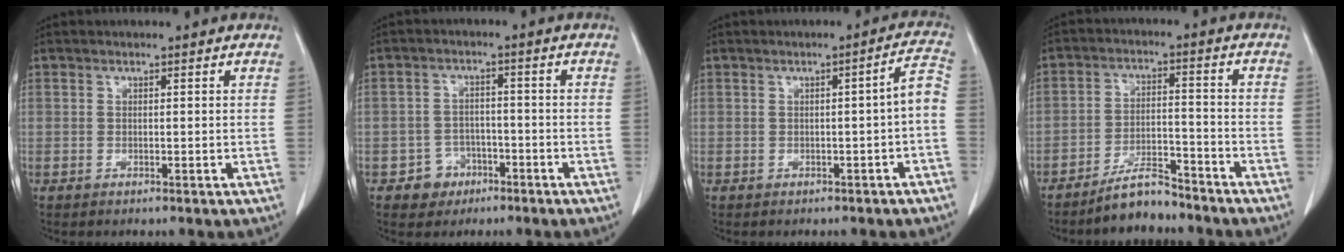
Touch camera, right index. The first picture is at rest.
{"total": 4.4, "force": [-2.3, 3.7, 0.3], "torque": [0.002, 0.015, -0.033]}
{"total": 4.1, "force": [-1.3, 0.2, 3.9], "torque": [-0.044, 0.013, -0.017]}
{"total": 6.3, "force": [-5.7, 1.6, 2.2], "torque": [-0.039, -0.002, -0.102]}